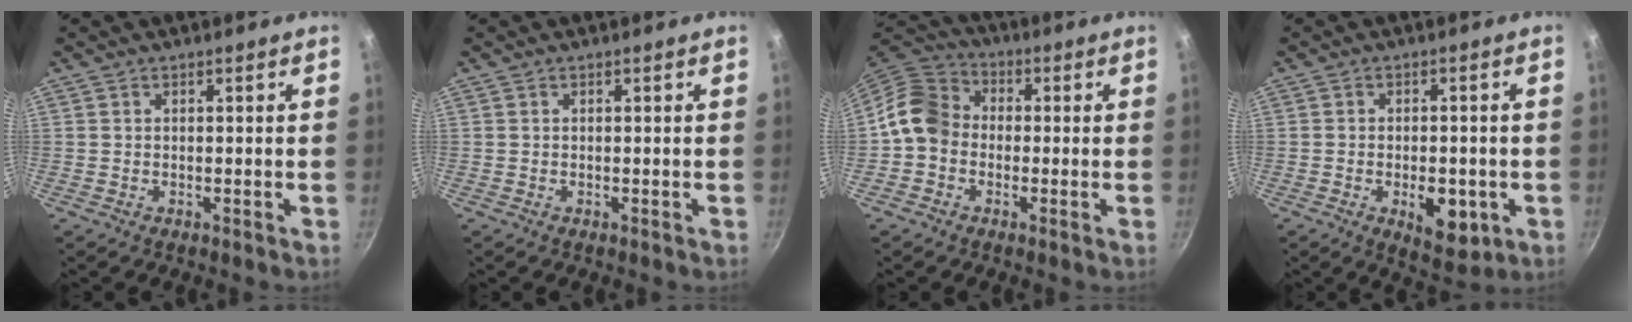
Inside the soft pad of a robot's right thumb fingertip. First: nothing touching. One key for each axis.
{"total": 0.0}
{"total": 9.1, "fx": -1.0, "fy": 7.7, "fz": 4.7, "tx": -0.059, "ty": 0.025, "tz": -0.043}
{"total": 8.4, "fx": -2.5, "fy": 4.6, "fz": 6.6, "tx": -0.064, "ty": 0.002, "tz": -0.025}